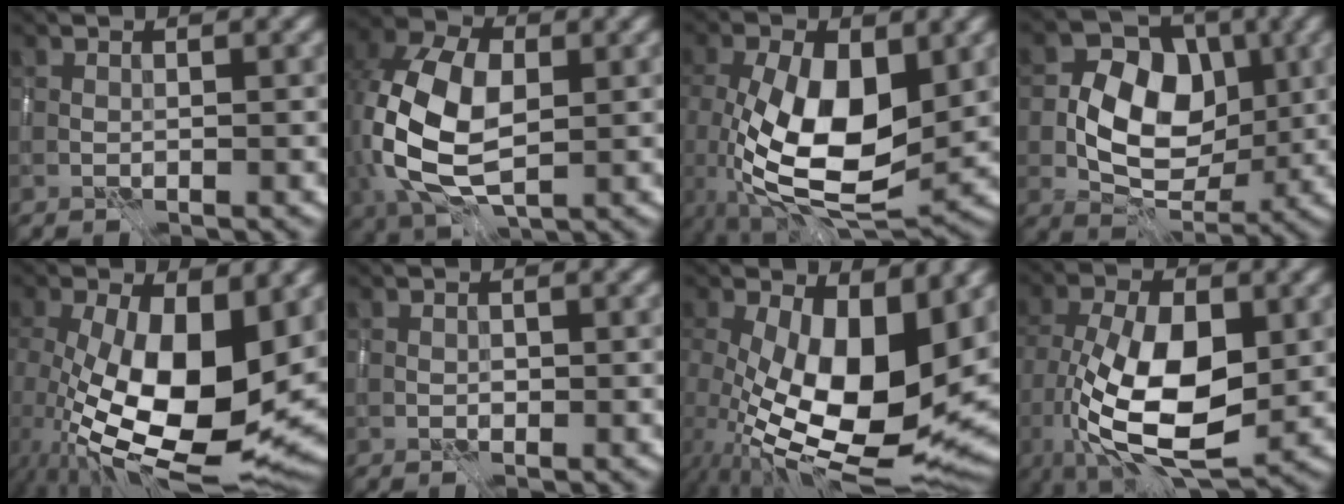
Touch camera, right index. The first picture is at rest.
{"total": 11.4, "force": [0.1, 7.4, 8.7], "torque": [-0.208, -0.005, 0.006]}
{"total": 10.7, "force": [-0.9, 5.1, 9.4], "torque": [-0.180, -0.007, -0.019]}
{"total": 7.8, "force": [0.0, 5.8, 5.3], "torque": [-0.084, -0.002, -0.005]}
{"total": 14.0, "force": [-0.9, 6.5, 12.3], "torque": [-0.213, -0.023, -0.015]}
{"total": 0.7, "force": [-0.2, 0.6, 0.3], "torque": [-0.004, -0.002, -0.001]}
{"total": 13.1, "force": [0.4, 6.4, 11.5], "torque": [-0.190, -0.024, 0.008]}
{"total": 11.3, "force": [-2.0, 5.5, 9.7], "torque": [-0.184, -0.011, -0.036]}